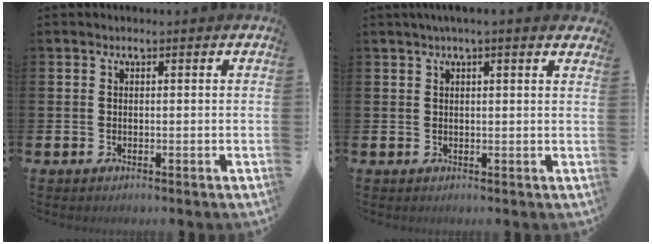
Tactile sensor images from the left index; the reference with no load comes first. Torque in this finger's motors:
{"motor_torque": [0.84, -1.30, 0.62, 0.21]}